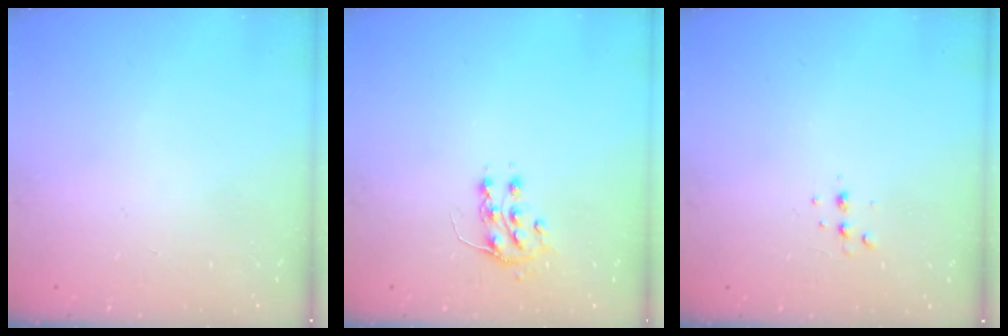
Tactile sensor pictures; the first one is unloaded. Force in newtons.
{"total": 7.3, "press": 7.3, "slide": 0.4}
{"total": 3.5, "press": 3.4, "slide": 0.5}